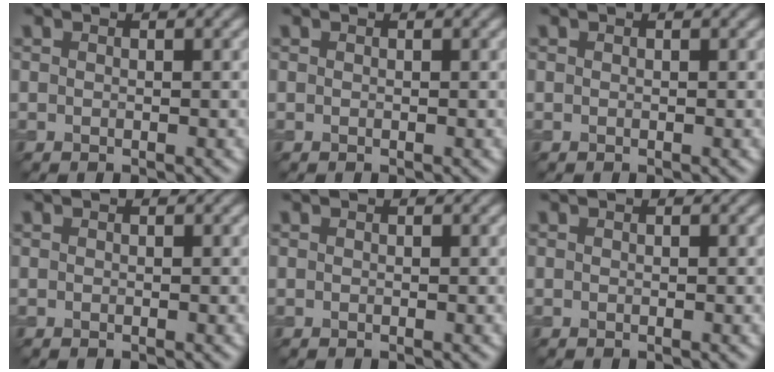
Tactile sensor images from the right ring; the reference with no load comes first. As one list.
[{"total": 0.0}, {"total": 0.0}, {"total": 0.0}, {"total": 0.0}, {"total": 0.0}]